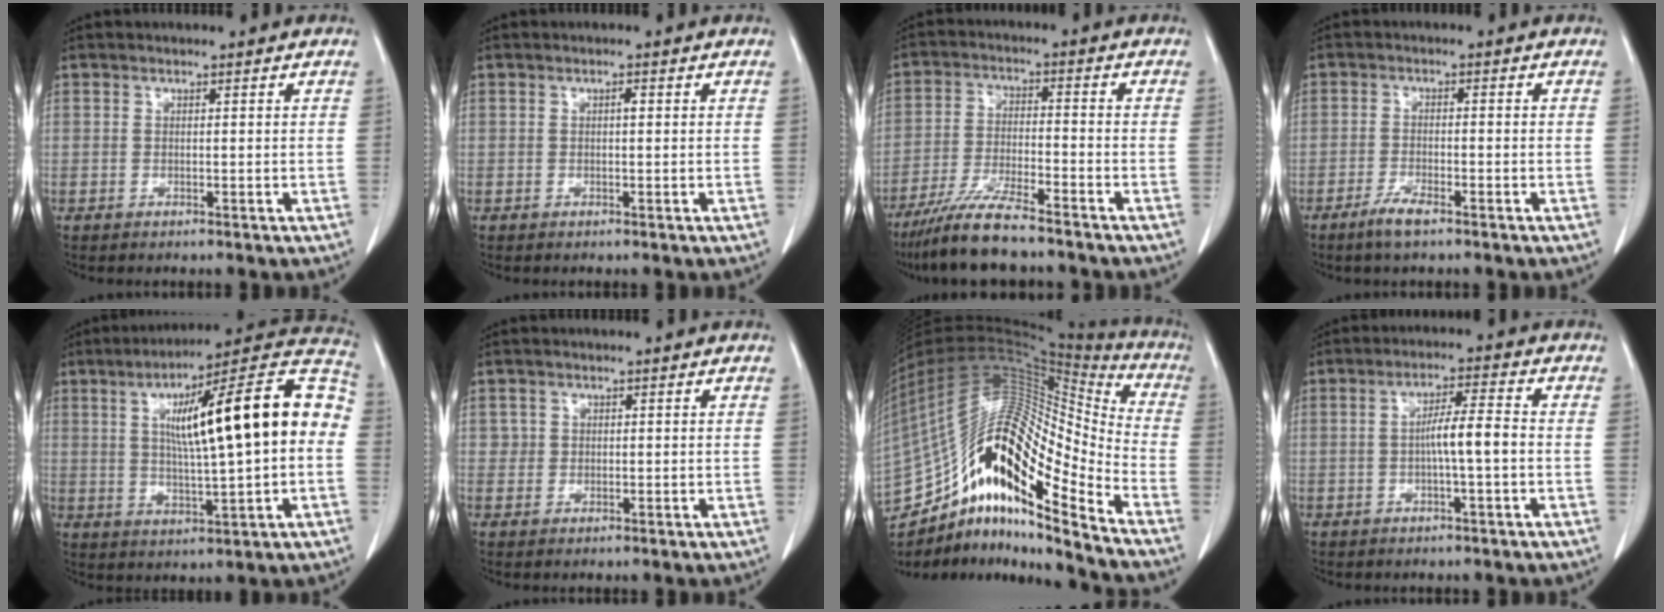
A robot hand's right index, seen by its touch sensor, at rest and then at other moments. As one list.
[{"total": 0.7, "force": [0.1, 0.2, 0.7], "torque": [-0.009, 0.002, 0.000]}, {"total": 9.4, "force": [-7.8, 0.5, 5.2], "torque": [-0.098, -0.026, -0.142]}, {"total": 3.6, "force": [-2.6, 0.5, 2.4], "torque": [-0.052, -0.003, -0.049]}, {"total": 20.7, "force": [2.6, 2.7, 20.4], "torque": [-0.301, 0.039, 0.029]}, {"total": 1.2, "force": [0.3, 1.1, 0.0], "torque": [0.012, 0.003, 0.000]}, {"total": 28.3, "force": [-16.0, 6.9, 22.2], "torque": [-0.429, 0.025, -0.281]}, {"total": 5.2, "force": [-0.8, 0.2, 5.1], "torque": [-0.088, 0.011, -0.013]}]